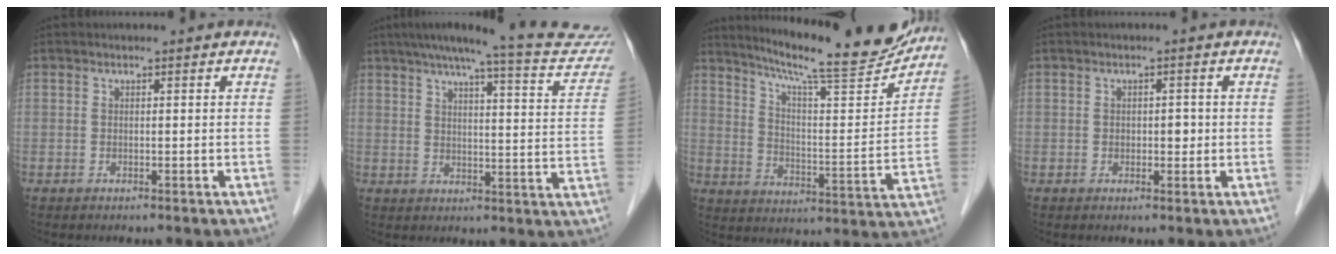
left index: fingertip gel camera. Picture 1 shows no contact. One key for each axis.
{"total": 19.0, "fx": 17.3, "fy": 1.6, "fz": 7.6, "tx": -0.096, "ty": -0.025, "tz": 0.204}
{"total": 20.1, "fx": 18.2, "fy": 1.2, "fz": 8.5, "tx": -0.136, "ty": -0.038, "tz": 0.257}
{"total": 1.7, "fx": -0.1, "fy": 1.1, "fz": 1.3, "tx": -0.015, "ty": 0.003, "tz": -0.001}